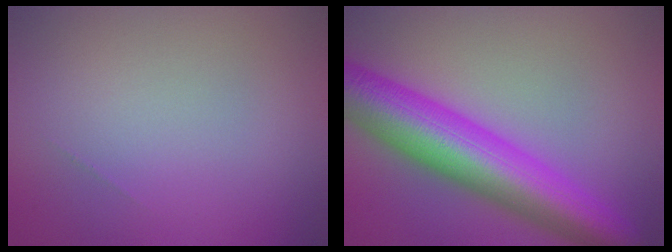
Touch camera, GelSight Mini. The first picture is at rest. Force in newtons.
{"total": 10.3, "press": 10.3, "slide": 0.2}